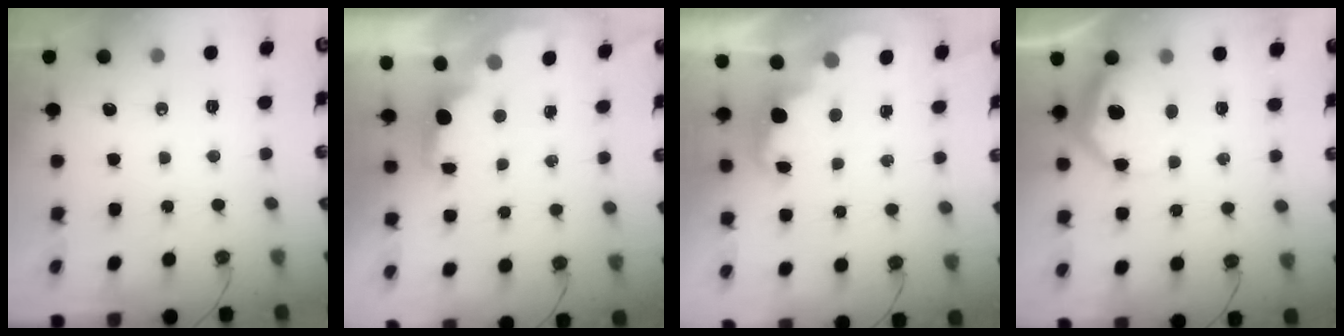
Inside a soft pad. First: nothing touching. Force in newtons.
{"total": 1.7, "press": 1.6, "slide": 0.6}
{"total": 2.4, "press": 2.3, "slide": 0.5}
{"total": 11.8, "press": 11.7, "slide": 1.0}